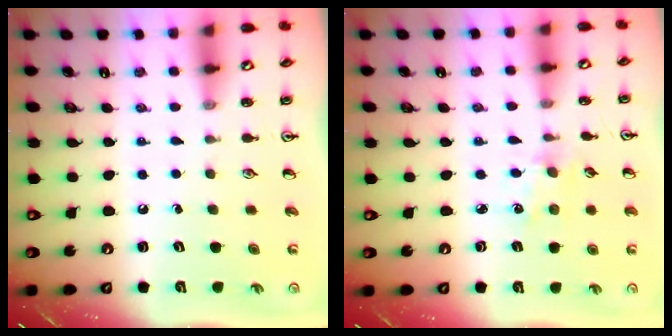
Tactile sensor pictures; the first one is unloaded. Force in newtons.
{"total": 2.3, "press": 2.2, "slide": 0.4}